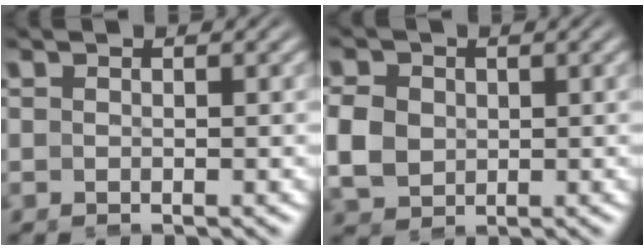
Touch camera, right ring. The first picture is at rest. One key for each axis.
{"total": 5.3, "fx": -0.5, "fy": 4.7, "fz": 2.3, "tx": -0.065, "ty": -0.022, "tz": 0.000}